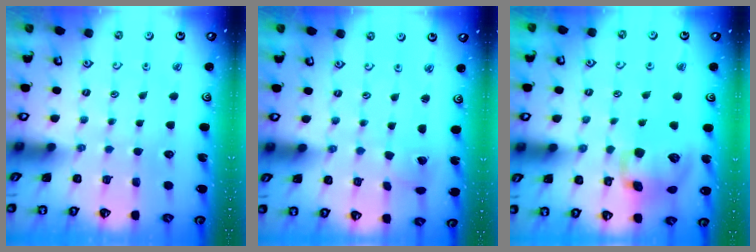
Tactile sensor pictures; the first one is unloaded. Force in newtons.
{"total": 2.1, "press": 2.1, "slide": 0.1}
{"total": 13.1, "press": 13.0, "slide": 2.0}